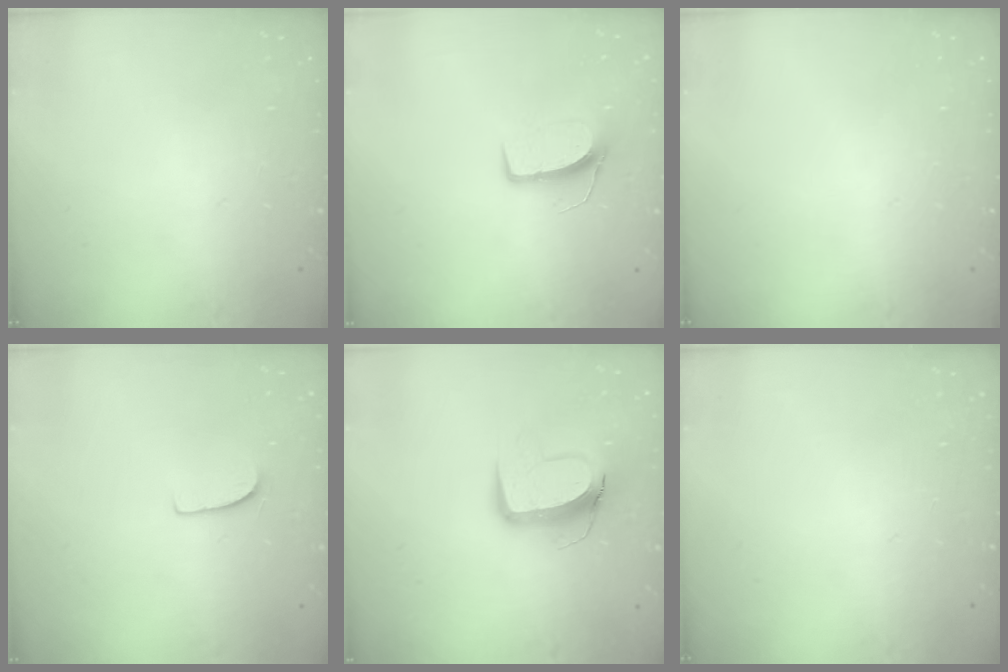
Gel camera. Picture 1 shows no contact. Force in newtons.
{"total": 7.8, "press": 7.8, "slide": 0.5}
{"total": 0.0}
{"total": 5.7, "press": 5.7, "slide": 0.3}
{"total": 10.9, "press": 10.8, "slide": 1.2}
{"total": 0.0}